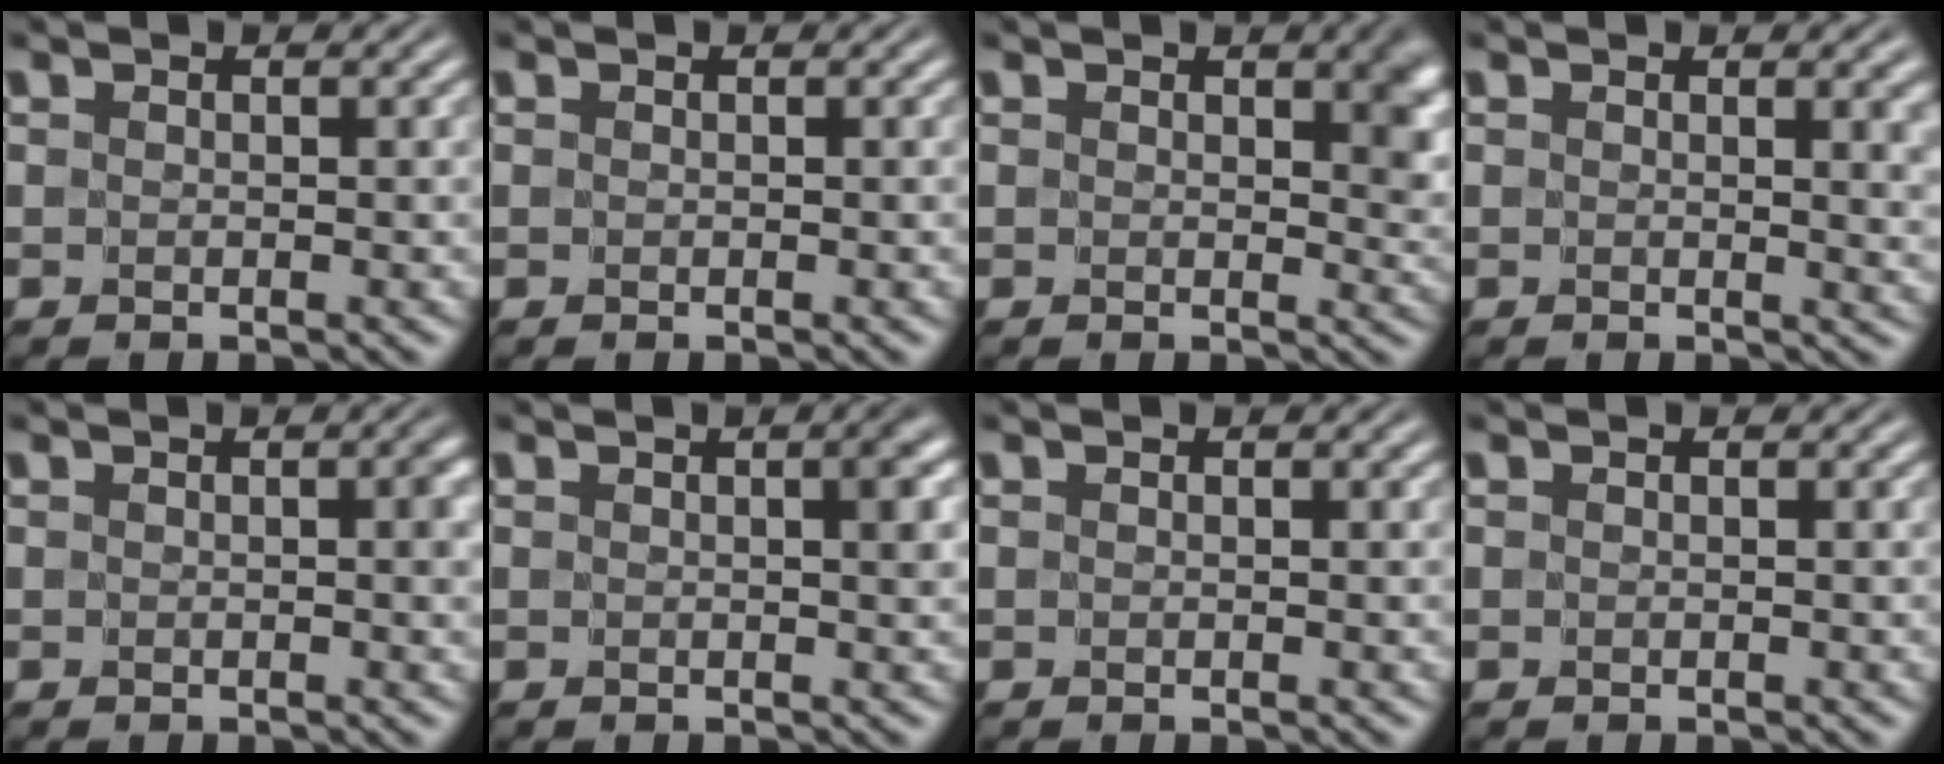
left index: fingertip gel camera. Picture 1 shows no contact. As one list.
[{"total": 0.0}, {"total": 3.9, "force": [1.0, 2.2, 3.0], "torque": [-0.032, -0.004, 0.013]}, {"total": 2.5, "force": [0.8, 0.7, 2.3], "torque": [-0.023, -0.004, 0.013]}, {"total": 1.4, "force": [0.1, 0.6, 1.3], "torque": [-0.015, 0.001, 0.001]}, {"total": 1.6, "force": [0.4, 0.2, 1.6], "torque": [-0.020, 0.003, 0.003]}, {"total": 0.0}, {"total": 0.0}]